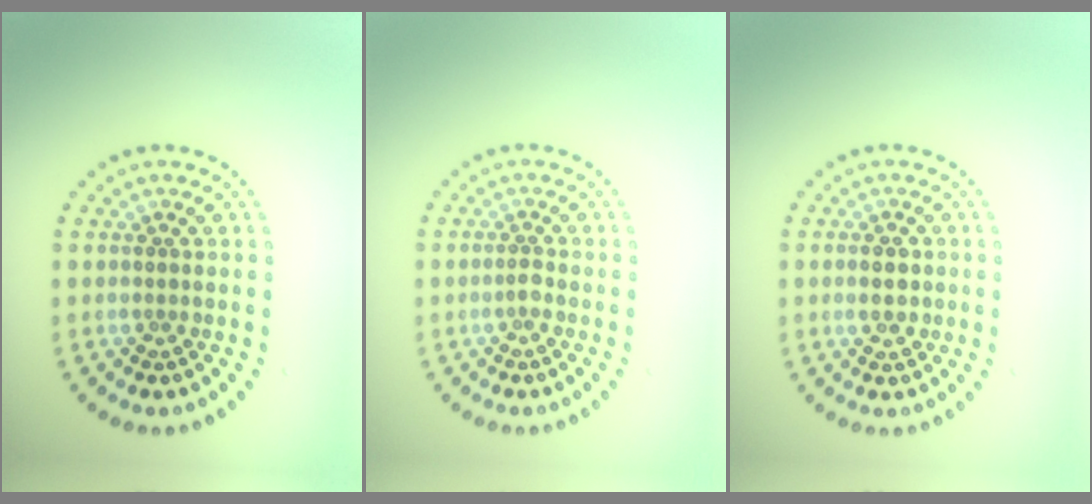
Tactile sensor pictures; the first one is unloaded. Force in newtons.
{"total": 0.9, "press": 0.7, "slide": 0.6}
{"total": 2.4, "press": 2.4, "slide": 0.1}